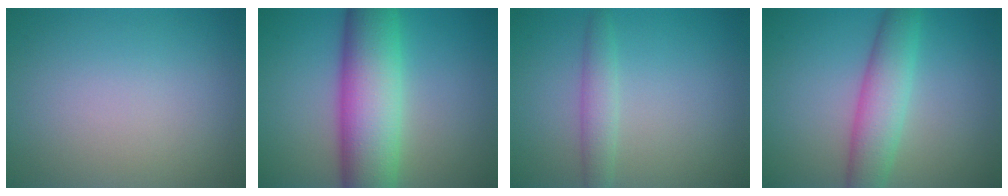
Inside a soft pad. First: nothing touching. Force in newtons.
{"total": 10.3, "press": 10.3, "slide": 0.2}
{"total": 2.1, "press": 2.1, "slide": 0.1}
{"total": 4.9, "press": 4.9, "slide": 0.1}